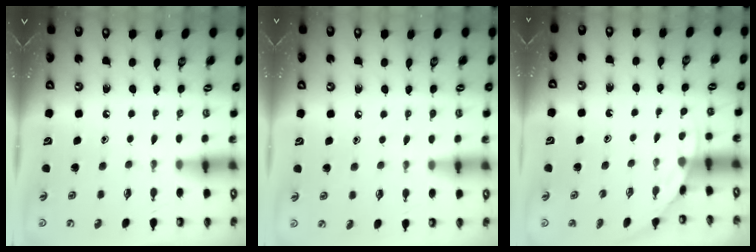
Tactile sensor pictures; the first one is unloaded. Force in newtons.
{"total": 4.4, "press": 4.3, "slide": 0.3}
{"total": 1.9, "press": 1.9, "slide": 0.1}